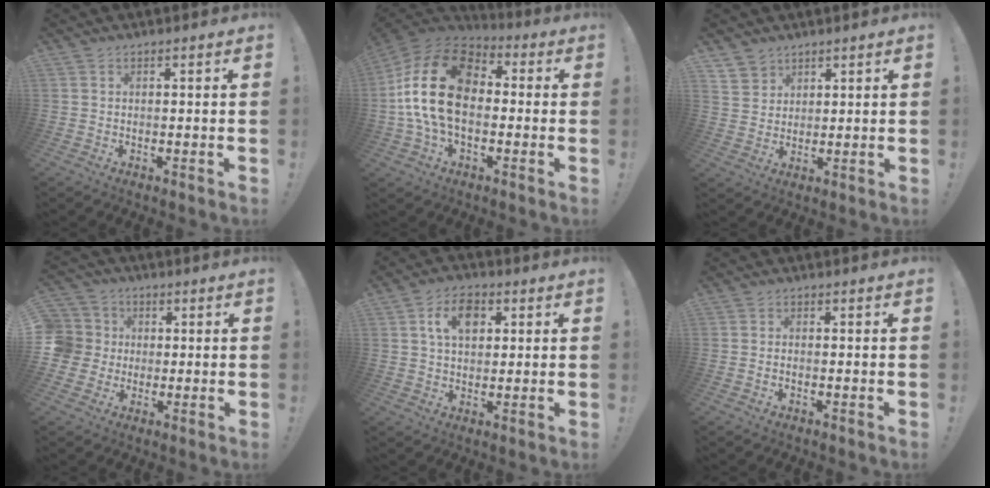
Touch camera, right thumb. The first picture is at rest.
{"total": 21.6, "force": [1.0, 13.7, 16.7], "torque": [-0.318, 0.023, 0.026]}
{"total": 4.5, "force": [3.4, 2.9, 0.0], "torque": [0.003, -0.028, 0.065]}
{"total": 7.9, "force": [-0.2, 7.6, 2.2], "torque": [-0.053, 0.010, 0.000]}
{"total": 9.0, "force": [2.8, 6.2, 6.0], "torque": [-0.087, 0.007, 0.050]}
{"total": 0.9, "force": [-0.7, 0.2, 0.6], "torque": [-0.017, 0.003, -0.010]}